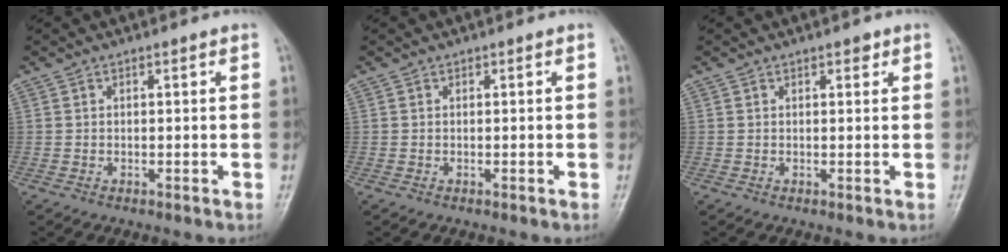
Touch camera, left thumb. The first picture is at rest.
{"total": 0.0}
{"total": 1.2, "force": [0.8, 0.6, 0.7], "torque": [-0.002, -0.002, 0.008]}